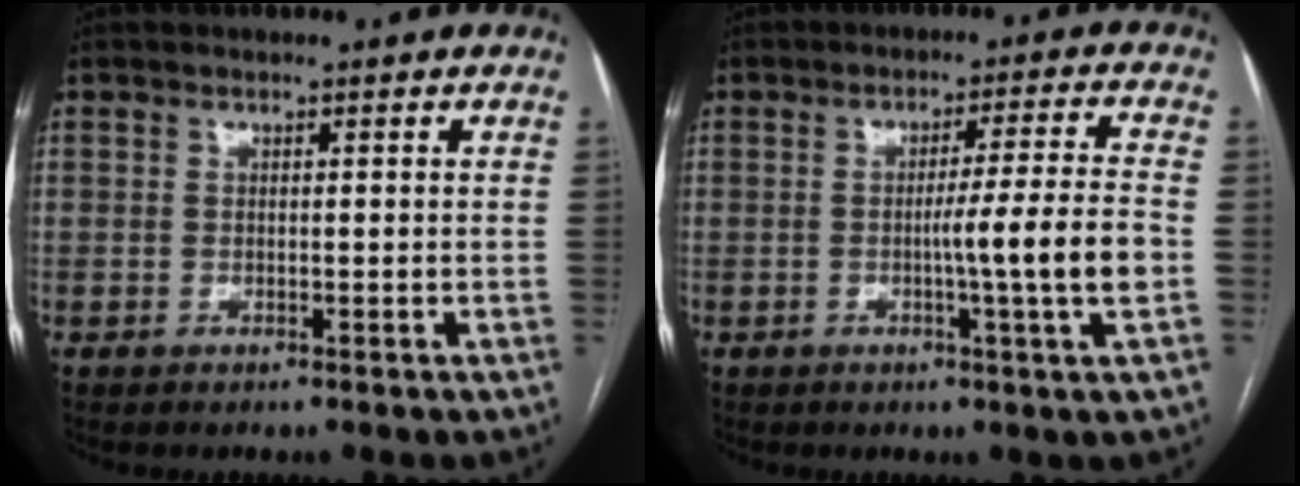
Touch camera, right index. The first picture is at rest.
{"total": 8.6, "force": [-1.8, -1.6, 8.2], "torque": [-0.124, -0.006, -0.028]}